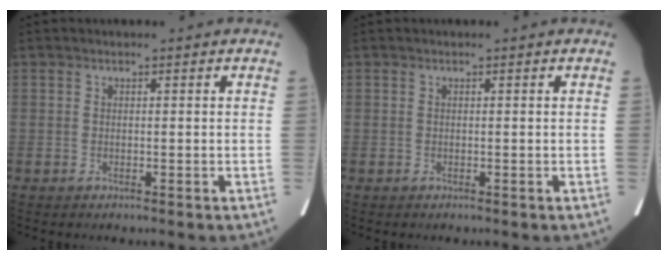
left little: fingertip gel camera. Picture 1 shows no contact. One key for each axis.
{"total": 0.0}